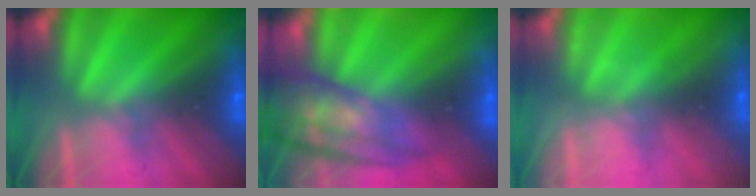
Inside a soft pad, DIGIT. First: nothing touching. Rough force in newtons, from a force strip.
{"total": 7.4}
{"total": 2.2}